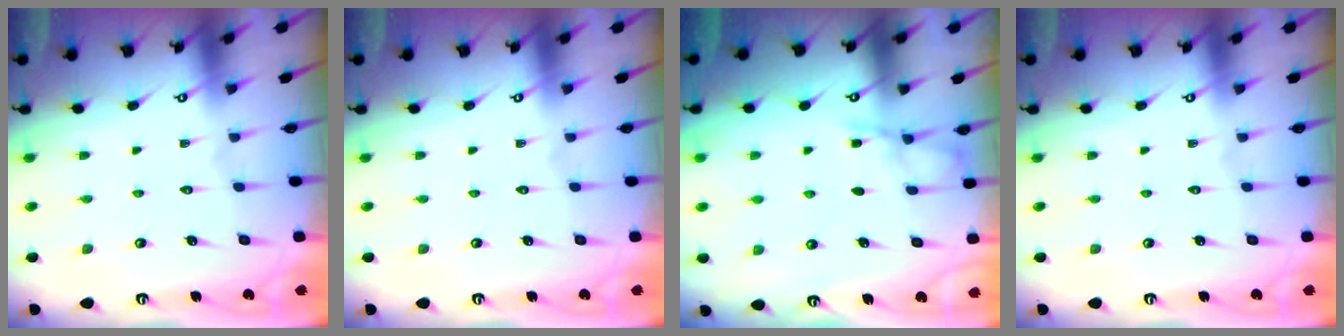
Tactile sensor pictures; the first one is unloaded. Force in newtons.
{"total": 0.0}
{"total": 4.3, "press": 4.2, "slide": 0.6}
{"total": 0.0}